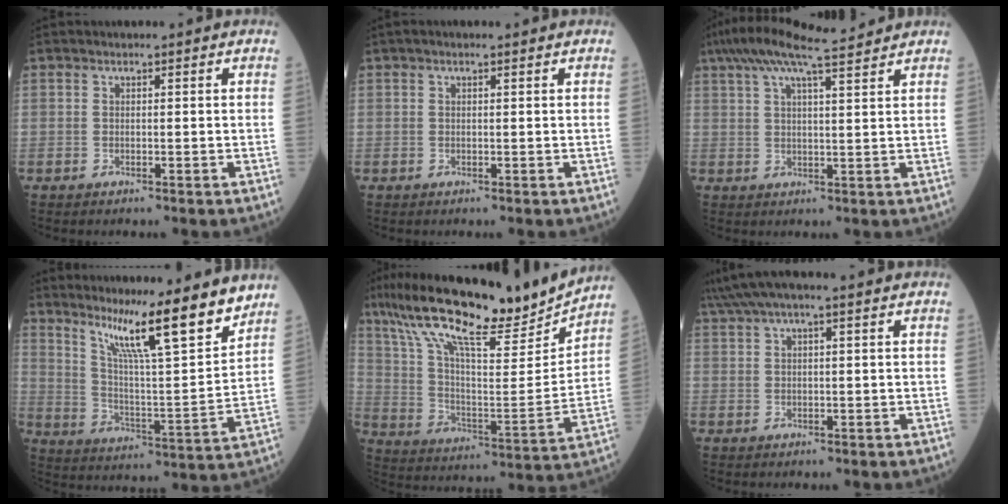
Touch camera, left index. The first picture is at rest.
{"total": 1.1, "force": [0.8, 0.2, 0.7], "torque": [-0.015, 0.013, 0.011]}
{"total": 11.6, "force": [9.8, 0.4, 6.2], "torque": [-0.118, 0.033, 0.150]}
{"total": 14.8, "force": [11.8, 0.3, 8.9], "torque": [-0.148, -0.014, 0.194]}
{"total": 21.4, "force": [18.4, 2.9, 10.5], "torque": [-0.199, -0.004, 0.300]}
{"total": 5.9, "force": [4.2, 0.4, 4.1], "torque": [-0.081, 0.046, 0.075]}